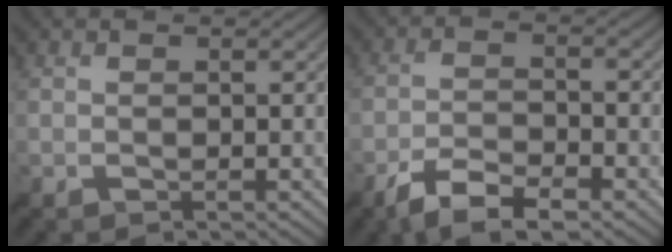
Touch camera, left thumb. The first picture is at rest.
{"total": 6.8, "force": [-4.9, 2.0, 4.3], "torque": [-0.086, -0.004, -0.093]}